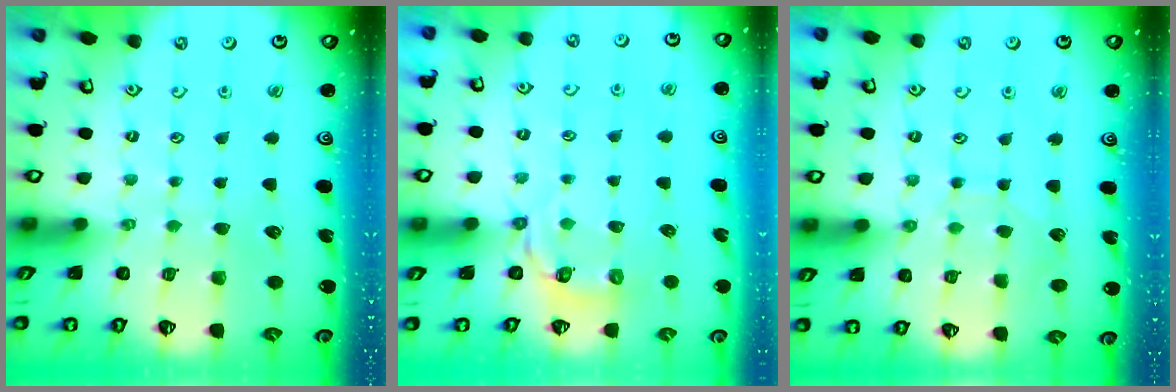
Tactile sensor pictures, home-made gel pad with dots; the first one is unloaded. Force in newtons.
{"total": 3.6, "press": 3.0, "slide": 2.1}
{"total": 5.7, "press": 5.7, "slide": 0.4}